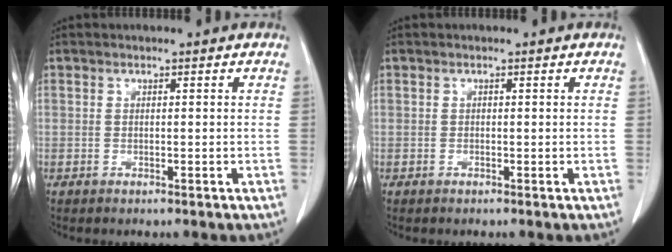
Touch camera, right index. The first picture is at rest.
{"total": 0.0}